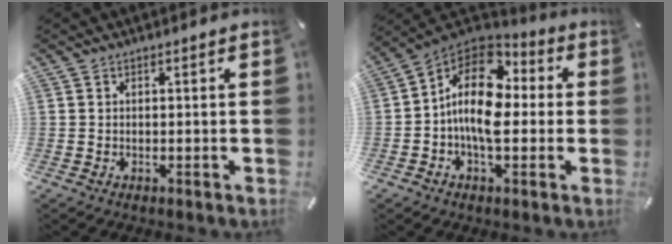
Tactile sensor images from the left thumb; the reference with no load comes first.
{"total": 14.9, "force": [-0.1, 9.5, 11.5], "torque": [-0.219, 0.000, -0.008]}